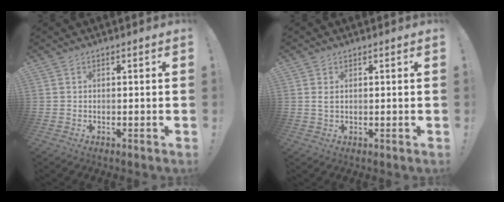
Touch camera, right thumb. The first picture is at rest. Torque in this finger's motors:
{"motor_torque": [-0.12, 0.05, -0.10, 0.06, -0.01]}